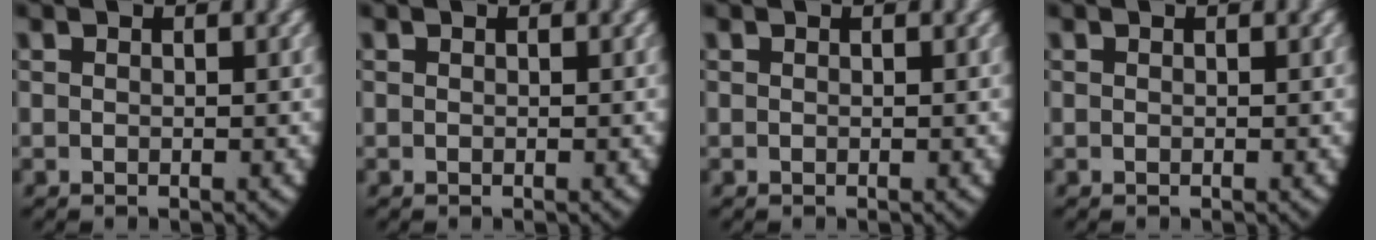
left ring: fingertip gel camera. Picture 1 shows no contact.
{"total": 0.0}
{"total": 0.0}
{"total": 0.0}